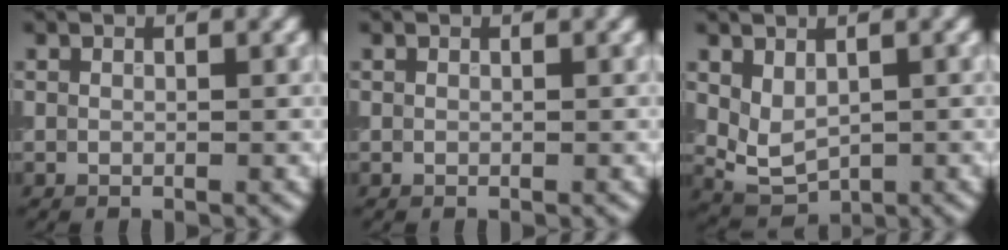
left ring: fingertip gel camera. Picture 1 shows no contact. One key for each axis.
{"total": 0.0}
{"total": 2.7, "fx": 0.7, "fy": 1.7, "fz": 1.9, "tx": -0.037, "ty": -0.007, "tz": 0.021}